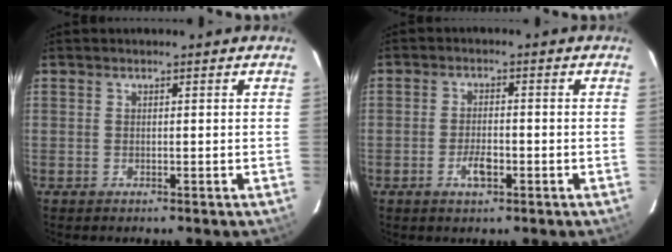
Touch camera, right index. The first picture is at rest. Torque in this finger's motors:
{"motor_torque": [0.53, 0.11, 0.22, 0.05]}